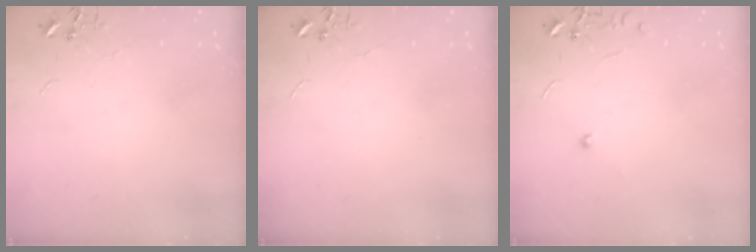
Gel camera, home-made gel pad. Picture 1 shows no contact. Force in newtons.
{"total": 0.0}
{"total": 7.6, "press": 7.5, "slide": 0.7}